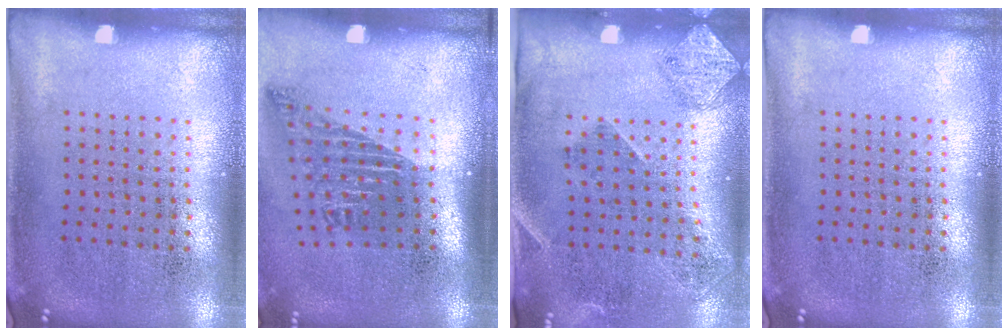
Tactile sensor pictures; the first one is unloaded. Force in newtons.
{"total": 1.8, "press": 1.1, "slide": 1.4}
{"total": 1.8, "press": 1.2, "slide": 1.3}
{"total": 0.0}